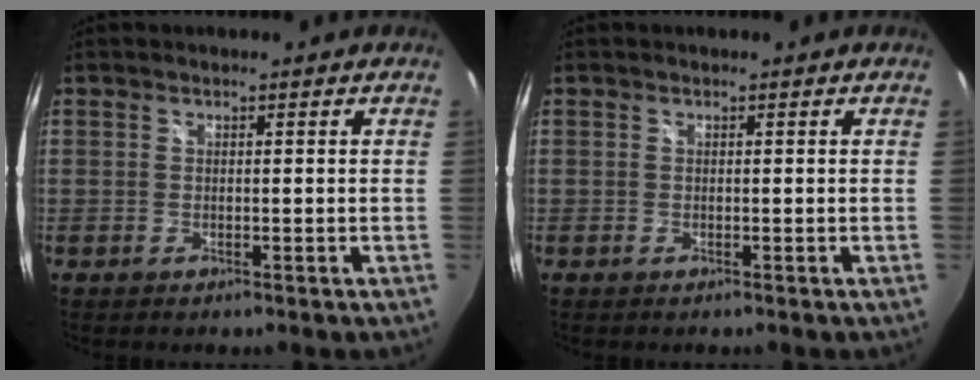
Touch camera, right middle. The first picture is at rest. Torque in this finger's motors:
{"motor_torque": [-0.22, -0.19, -0.02, -0.01]}